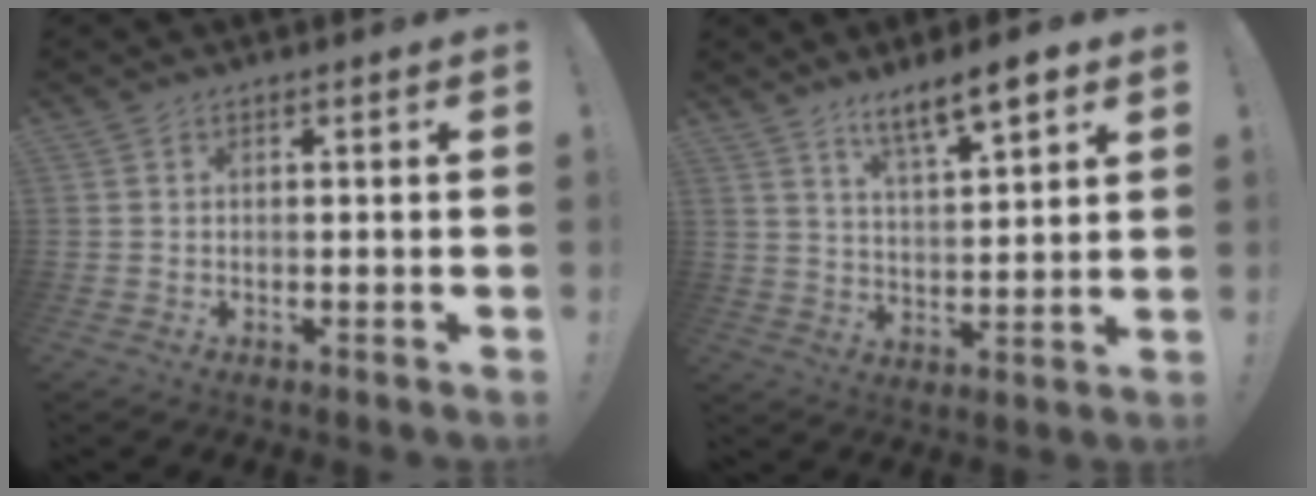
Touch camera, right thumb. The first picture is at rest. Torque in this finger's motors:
{"motor_torque": [0.05, 0.09, 0.49, 0.96, 0.01]}